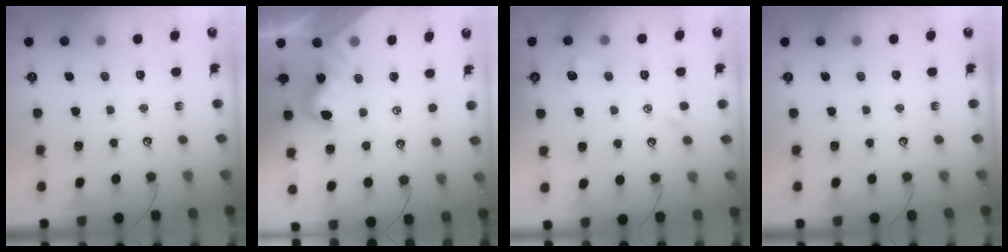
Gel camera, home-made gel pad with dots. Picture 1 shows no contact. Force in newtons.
{"total": 1.8, "press": 1.8, "slide": 0.5}
{"total": 1.0, "press": 0.9, "slide": 0.6}
{"total": 0.0}